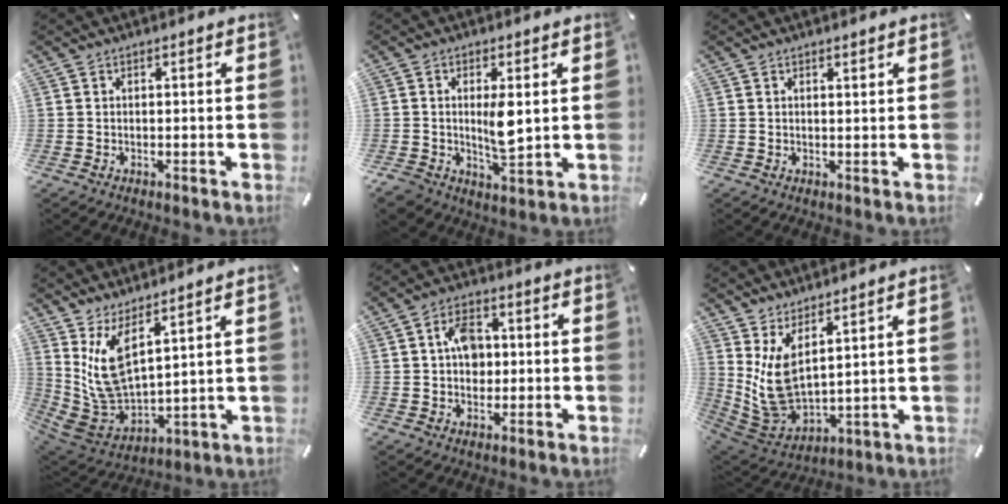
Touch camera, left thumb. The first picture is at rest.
{"total": 7.3, "force": [0.8, 4.0, 6.1], "torque": [-0.104, -0.010, 0.010]}
{"total": 0.9, "force": [0.8, 0.0, 0.3], "torque": [-0.005, -0.003, 0.016]}
{"total": 11.1, "force": [5.1, 6.0, 7.8], "torque": [-0.189, -0.044, 0.104]}
{"total": 7.1, "force": [0.5, 5.3, 4.7], "torque": [-0.068, 0.006, 0.008]}
{"total": 9.0, "force": [3.9, 4.9, 6.5], "torque": [-0.166, -0.039, 0.078]}